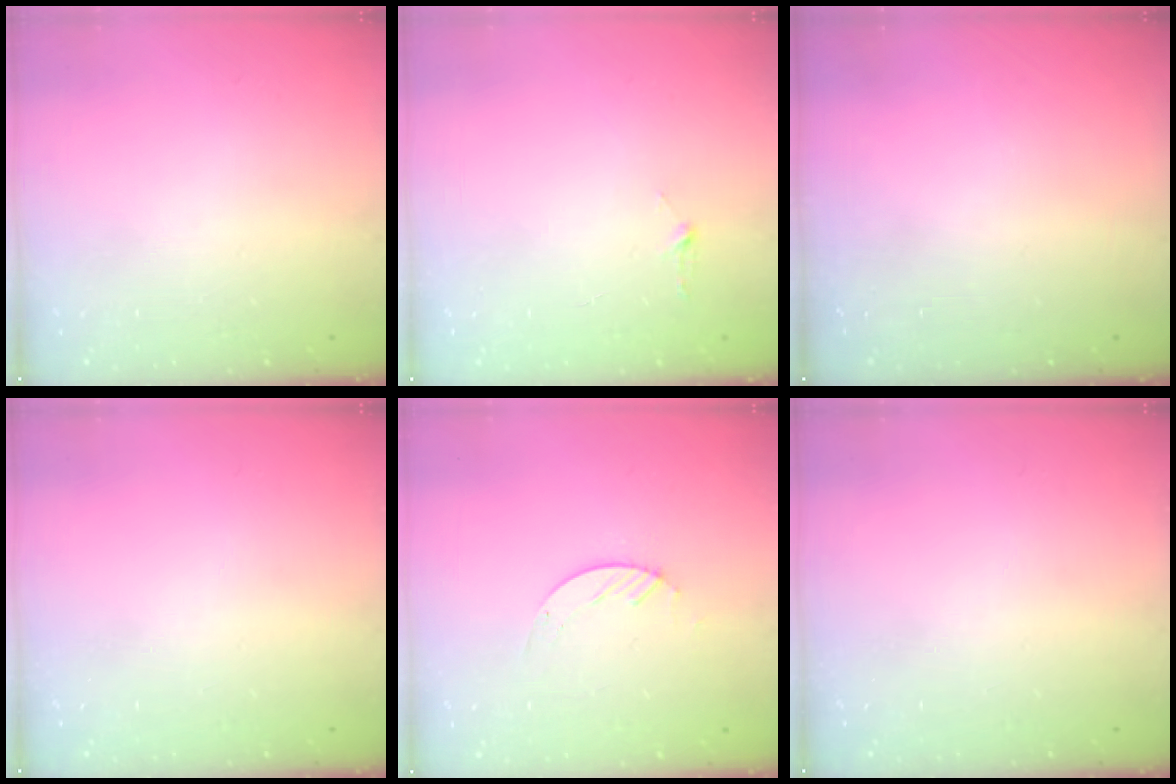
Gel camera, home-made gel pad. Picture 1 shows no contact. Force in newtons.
{"total": 2.9, "press": 2.9, "slide": 0.3}
{"total": 0.0}
{"total": 0.0}
{"total": 2.1, "press": 2.1, "slide": 0.2}
{"total": 0.0}